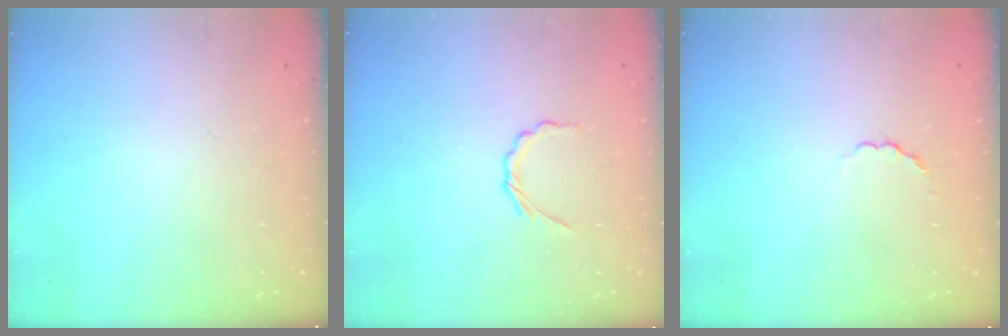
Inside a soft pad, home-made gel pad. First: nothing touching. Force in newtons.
{"total": 2.4, "press": 2.3, "slide": 0.9}
{"total": 2.5, "press": 2.3, "slide": 0.9}